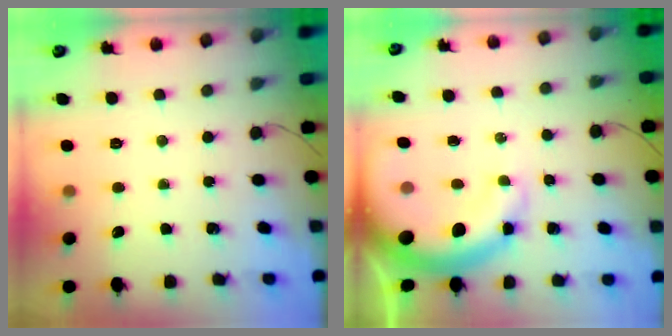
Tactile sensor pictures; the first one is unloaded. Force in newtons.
{"total": 10.0, "press": 9.6, "slide": 2.7}